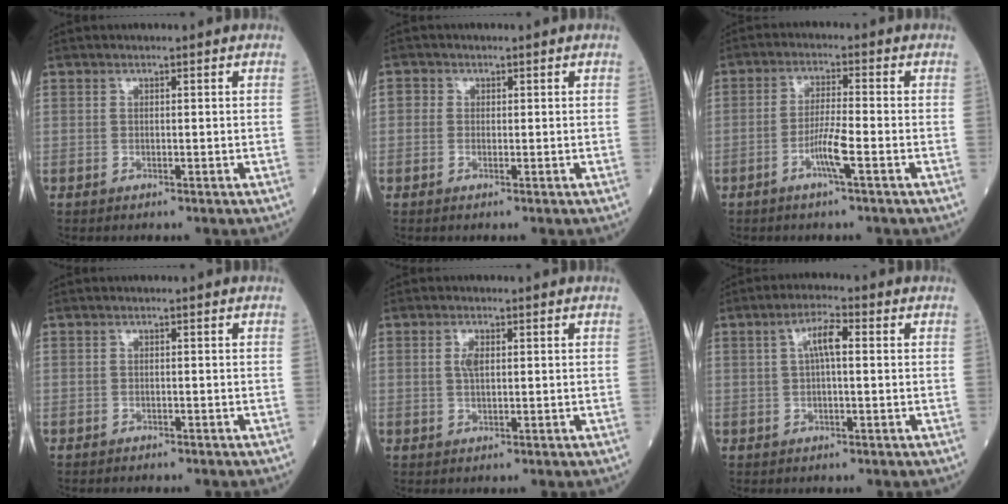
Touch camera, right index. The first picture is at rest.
{"total": 1.2, "force": [0.0, 1.1, 0.3], "torque": [0.001, 0.003, -0.005]}
{"total": 4.6, "force": [-2.0, -0.4, 4.1], "torque": [-0.083, -0.003, -0.040]}
{"total": 1.1, "force": [-1.0, 0.4, 0.2], "torque": [-0.007, 0.001, -0.015]}
{"total": 2.0, "force": [0.5, 0.7, 1.8], "torque": [-0.039, 0.002, 0.013]}
{"total": 4.3, "force": [0.8, 0.9, 4.1], "torque": [-0.077, 0.015, 0.012]}